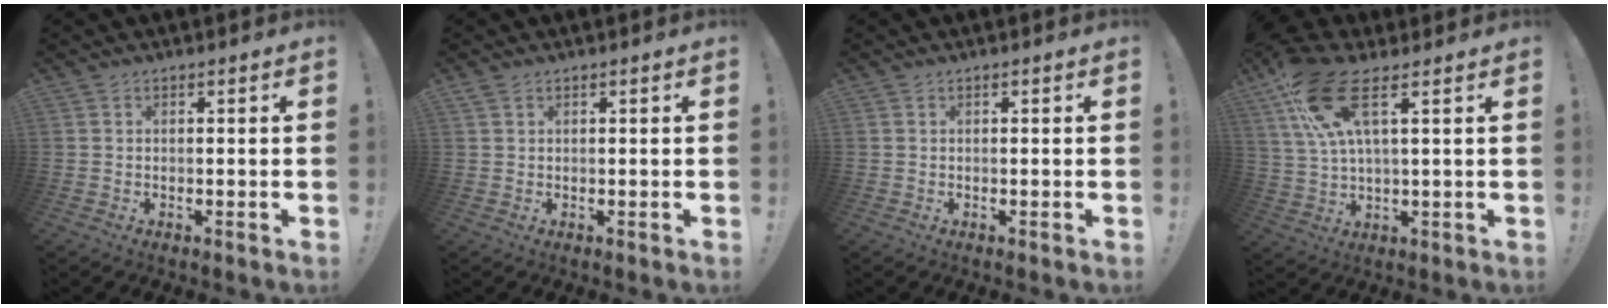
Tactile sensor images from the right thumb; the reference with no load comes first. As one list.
[{"total": 1.0, "force": [0.7, 0.4, 0.6], "torque": [-0.013, 0.001, 0.013]}, {"total": 0.0}, {"total": 15.5, "force": [7.5, 5.1, 12.6], "torque": [-0.256, -0.022, 0.130]}]